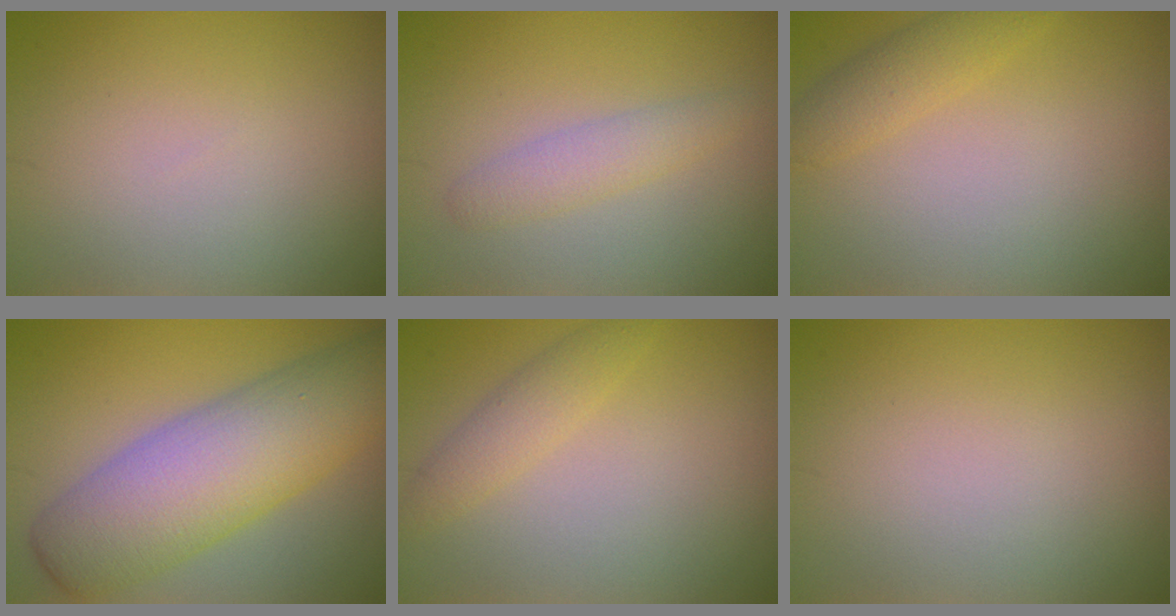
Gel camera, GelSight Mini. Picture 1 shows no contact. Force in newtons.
{"total": 2.2, "press": 2.2, "slide": 0.1}
{"total": 2.3, "press": 2.3, "slide": 0.1}
{"total": 9.8, "press": 9.8, "slide": 0.1}
{"total": 2.1, "press": 2.0, "slide": 0.2}
{"total": 0.0}